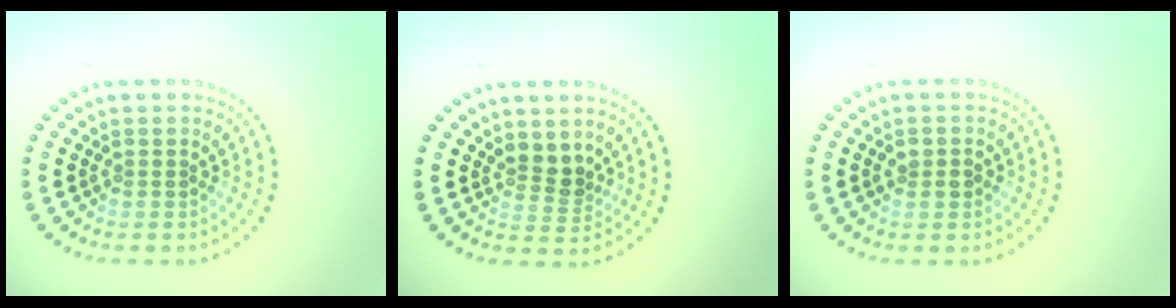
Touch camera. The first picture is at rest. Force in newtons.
{"total": 2.3, "press": 1.8, "slide": 1.5}
{"total": 1.4, "press": 1.4, "slide": 0.2}